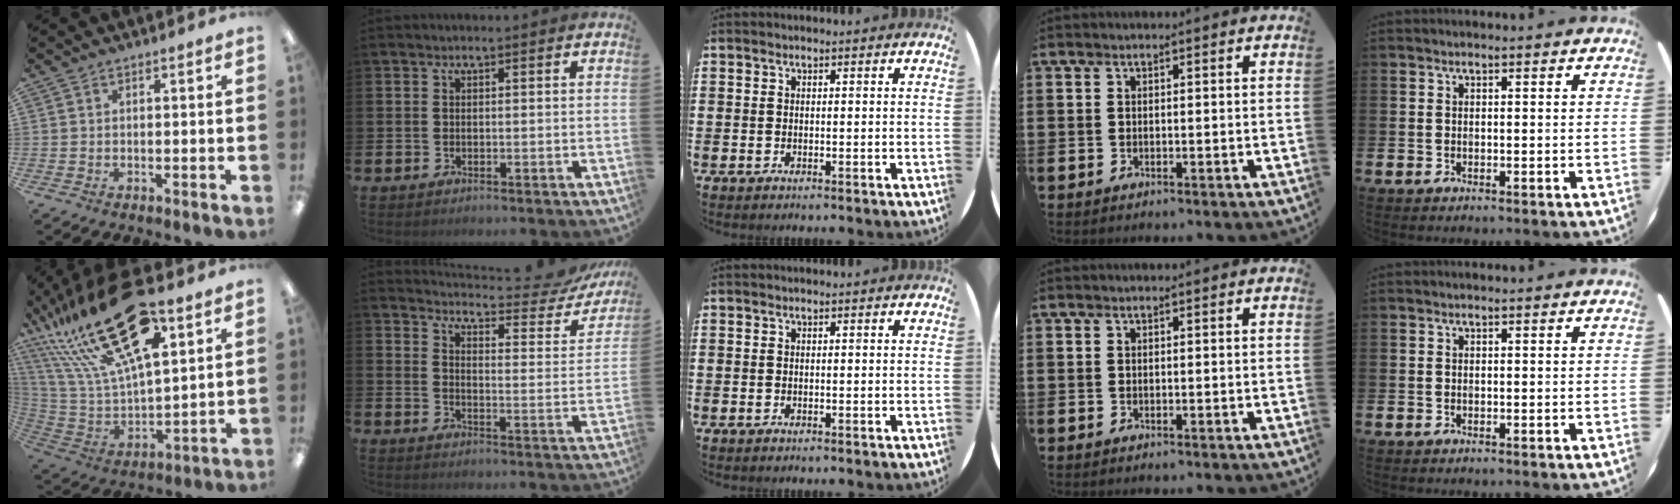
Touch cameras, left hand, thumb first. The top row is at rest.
{"thumb": {"total": 30.3, "force": [18.4, 11.6, 21.0], "torque": [-0.414, -0.100, 0.310]}, "index": {"total": 5.3, "force": [5.0, 0.6, 1.7], "torque": [-0.046, -0.044, 0.078]}}